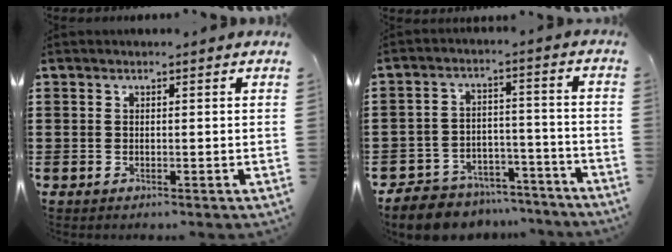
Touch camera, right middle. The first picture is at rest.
{"total": 7.5, "force": [-7.2, 2.0, 0.9], "torque": [-0.018, 0.025, -0.139]}